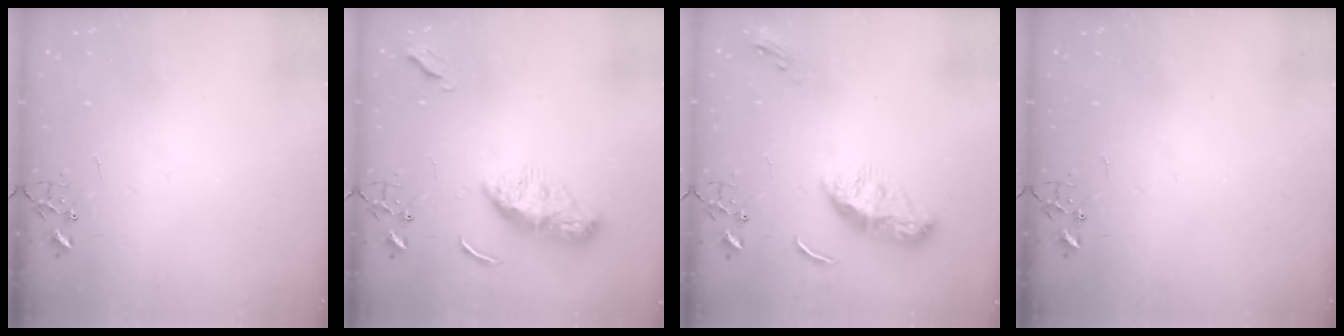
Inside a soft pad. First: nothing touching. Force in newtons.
{"total": 10.4, "press": 10.3, "slide": 0.7}
{"total": 11.6, "press": 11.6, "slide": 0.3}
{"total": 0.0}